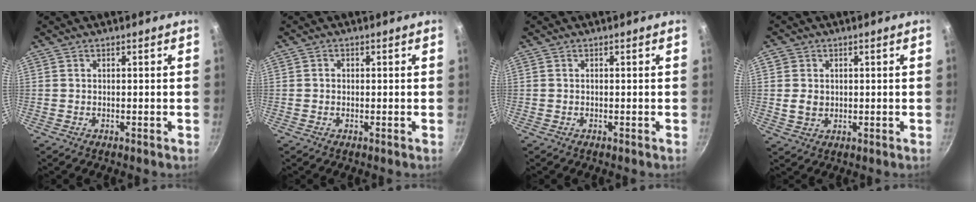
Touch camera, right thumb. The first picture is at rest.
{"total": 1.0, "force": [0.0, 1.0, 0.3], "torque": [-0.002, 0.002, -0.002]}
{"total": 0.0}
{"total": 4.2, "force": [0.3, 3.7, 2.0], "torque": [-0.027, -0.003, 0.005]}